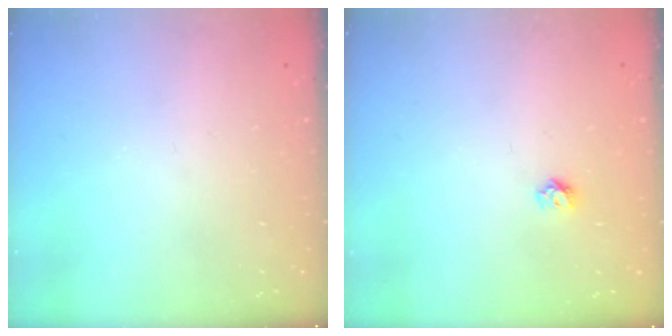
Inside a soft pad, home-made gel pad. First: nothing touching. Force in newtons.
{"total": 4.4, "press": 4.4, "slide": 0.4}